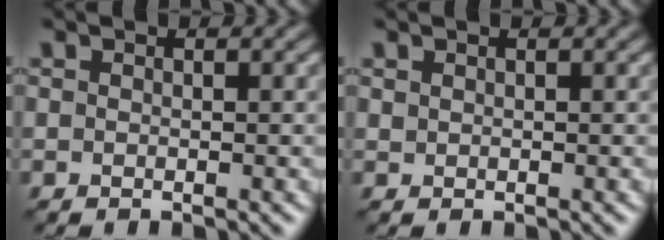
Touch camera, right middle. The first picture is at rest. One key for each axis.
{"total": 0.0}